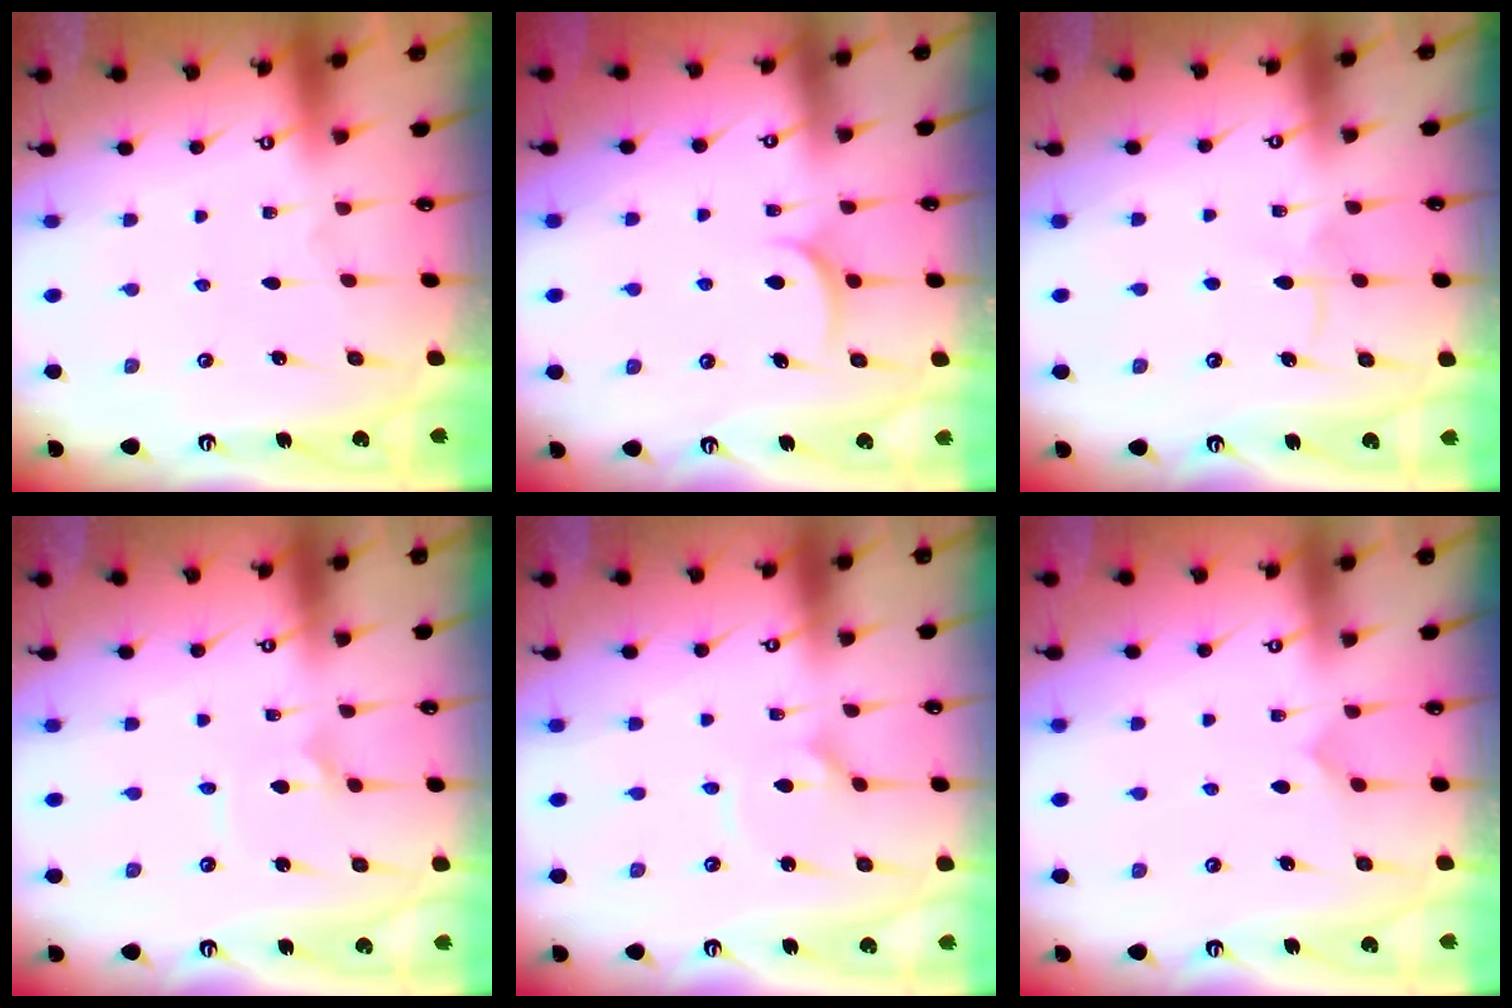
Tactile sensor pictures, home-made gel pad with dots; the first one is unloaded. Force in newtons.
{"total": 4.8, "press": 4.8, "slide": 0.1}
{"total": 5.9, "press": 5.8, "slide": 0.6}
{"total": 2.3, "press": 2.3, "slide": 0.1}
{"total": 2.3, "press": 2.2, "slide": 0.7}
{"total": 4.7, "press": 4.7, "slide": 0.5}